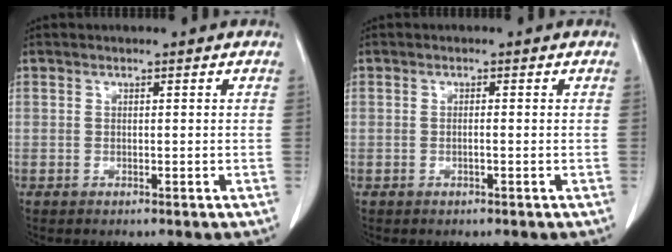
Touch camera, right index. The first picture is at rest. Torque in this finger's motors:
{"motor_torque": [-0.03, 0.03, -0.04, -0.01]}